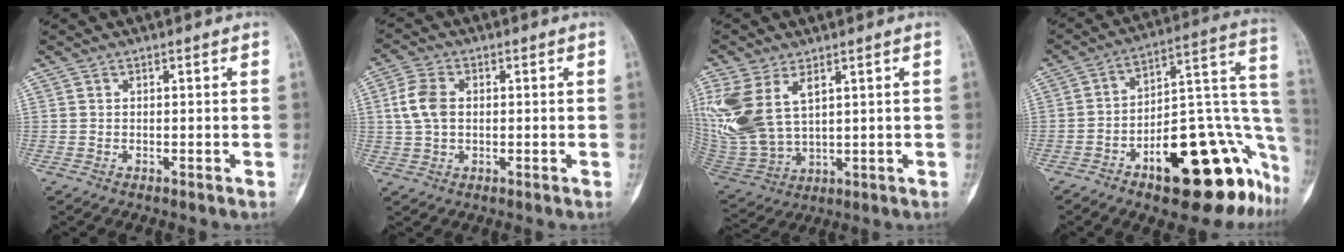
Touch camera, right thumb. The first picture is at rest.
{"total": 6.5, "force": [0.8, 4.3, 4.8], "torque": [-0.100, 0.008, 0.014]}
{"total": 15.3, "force": [5.3, 8.8, 11.3], "torque": [-0.258, -0.014, 0.124]}
{"total": 26.6, "force": [-12.0, 10.7, 21.2], "torque": [-0.197, 0.090, -0.163]}